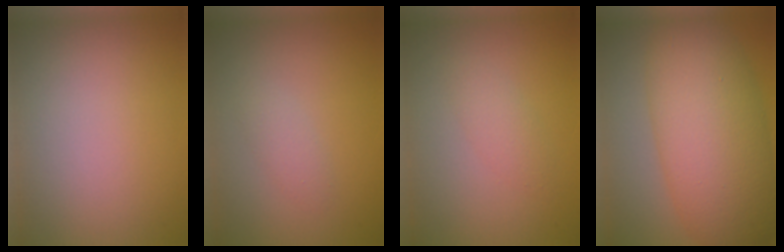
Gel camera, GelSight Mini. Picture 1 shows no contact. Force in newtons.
{"total": 1.2, "press": 1.2, "slide": 0.1}
{"total": 1.5, "press": 1.5, "slide": 0.1}
{"total": 10.4, "press": 10.4, "slide": 0.4}